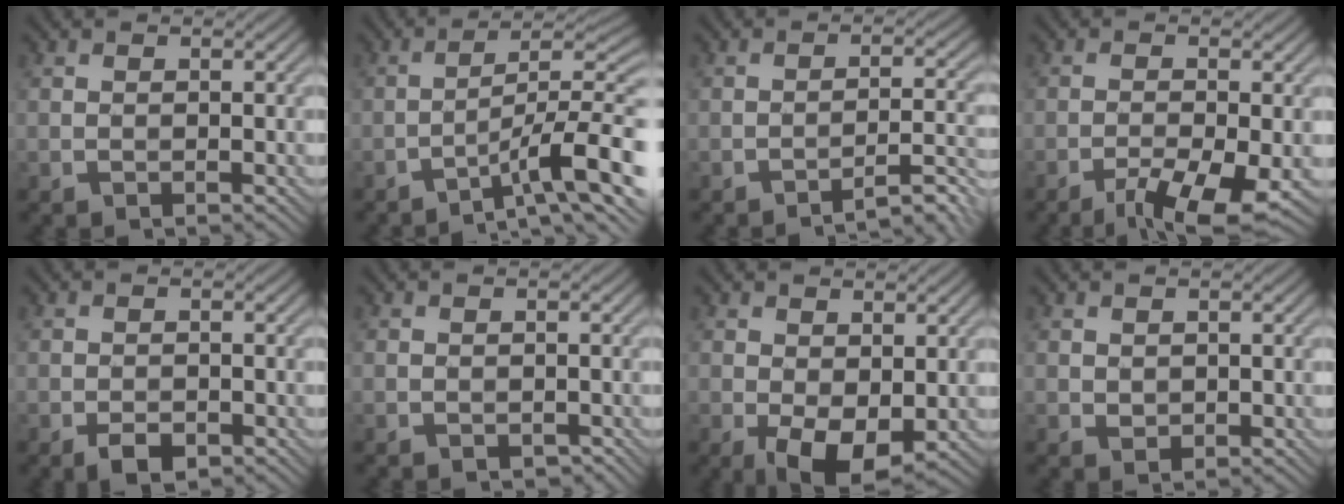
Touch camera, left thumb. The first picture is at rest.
{"total": 11.0, "force": [-5.8, 2.2, 9.1], "torque": [-0.137, 0.018, -0.097]}
{"total": 4.9, "force": [-3.9, 0.4, 3.0], "torque": [-0.048, 0.022, -0.061]}
{"total": 6.2, "force": [-3.7, 1.3, 4.7], "torque": [-0.085, -0.010, -0.060]}
{"total": 2.4, "force": [-1.3, 1.3, 1.5], "torque": [-0.027, -0.005, -0.023]}
{"total": 0.9, "force": [-0.2, 0.8, 0.3], "torque": [-0.006, -0.007, -0.003]}
{"total": 6.0, "force": [-0.9, 3.5, 4.7], "torque": [-0.095, -0.013, -0.014]}
{"total": 1.1, "force": [0.5, 0.8, 0.5], "torque": [-0.012, -0.002, 0.016]}